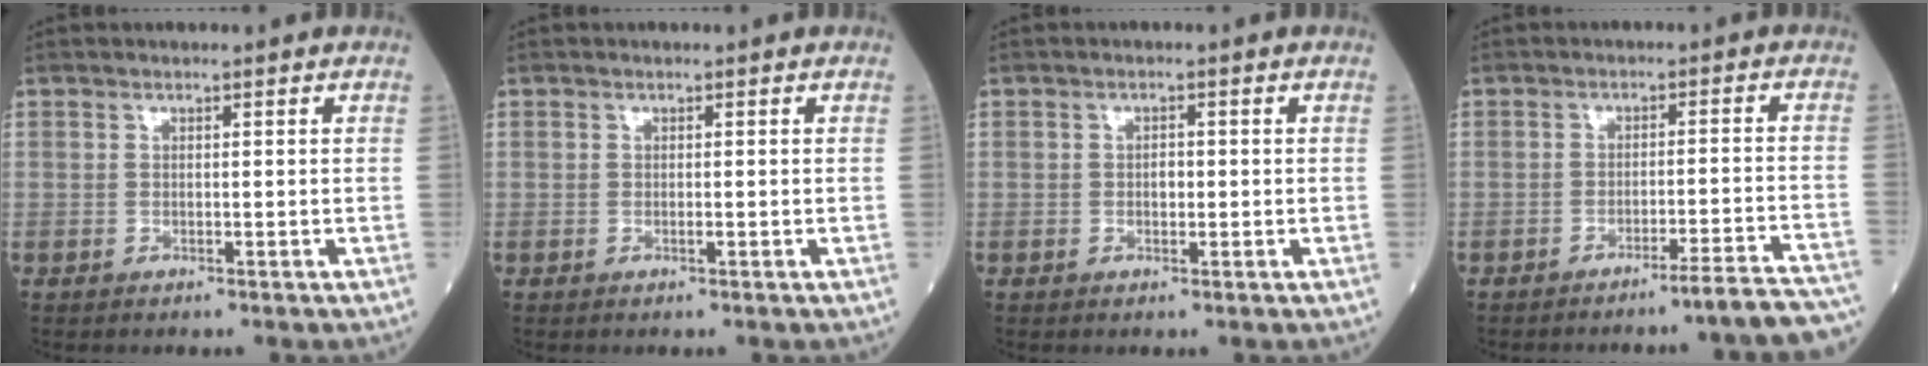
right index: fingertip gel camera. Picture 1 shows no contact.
{"total": 0.0}
{"total": 1.3, "force": [-0.2, 0.7, 1.0], "torque": [-0.016, 0.002, -0.003]}
{"total": 9.1, "force": [-8.3, -0.9, 3.6], "torque": [-0.016, 0.012, -0.110]}